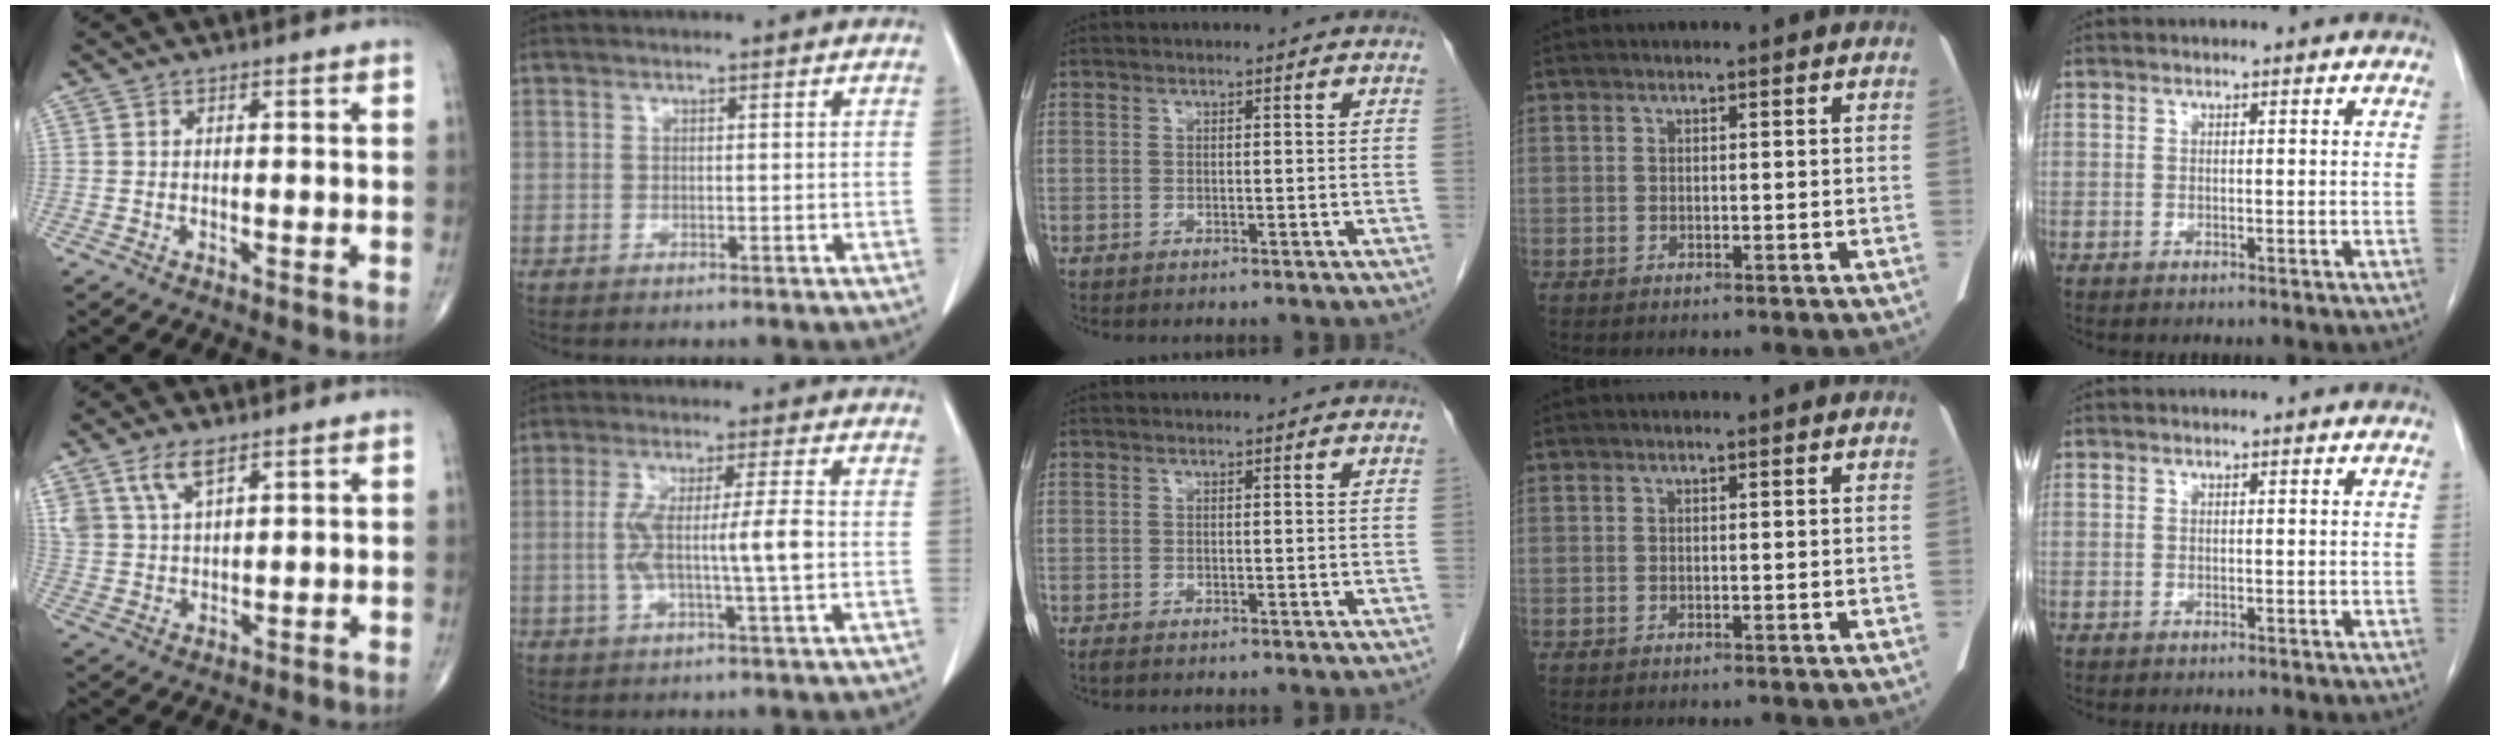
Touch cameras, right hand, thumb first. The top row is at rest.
{"thumb": {"total": 6.7, "force": [4.2, 2.9, 4.3], "torque": [-0.080, -0.014, 0.089]}, "index": {"total": 8.3, "force": [-0.7, 0.0, 8.3], "torque": [-0.158, 0.006, -0.013]}, "middle": {"total": 0.5, "force": [-0.4, 0.1, 0.3], "torque": [-0.011, -0.003, -0.008]}}